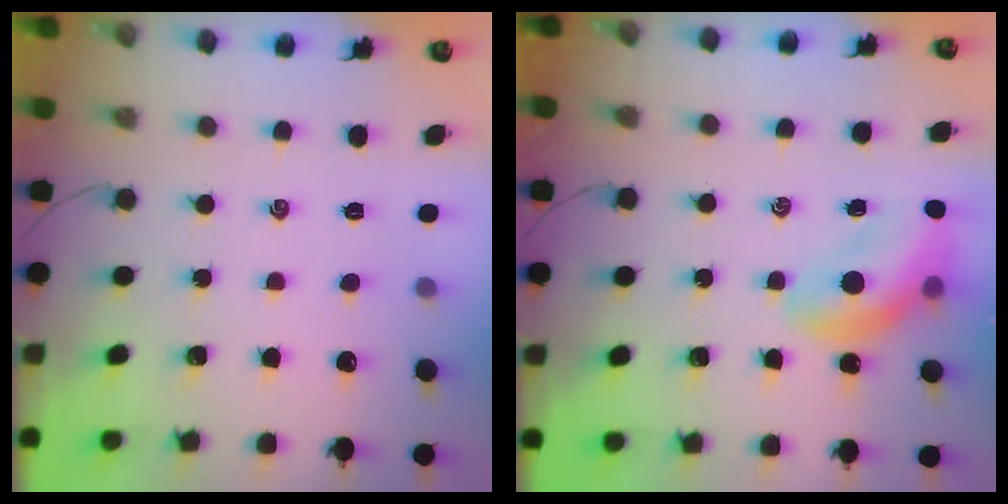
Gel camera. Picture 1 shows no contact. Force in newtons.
{"total": 12.2, "press": 11.8, "slide": 3.3}